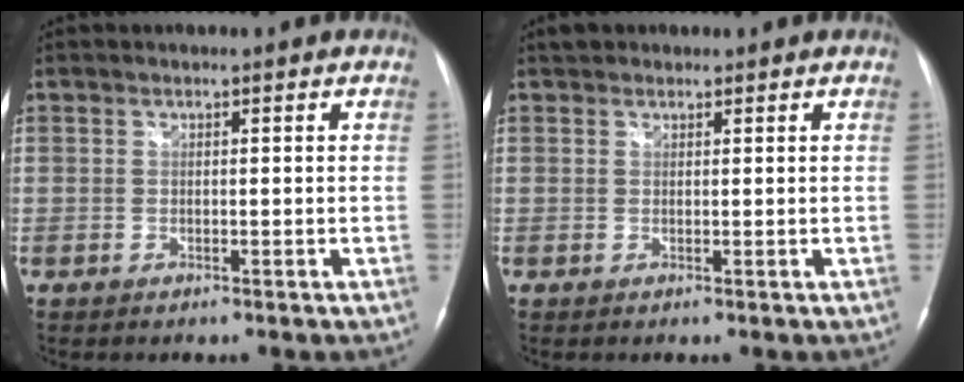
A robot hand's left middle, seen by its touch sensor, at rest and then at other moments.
{"total": 1.8, "force": [1.4, 1.0, 0.3], "torque": [-0.008, 0.016, 0.020]}